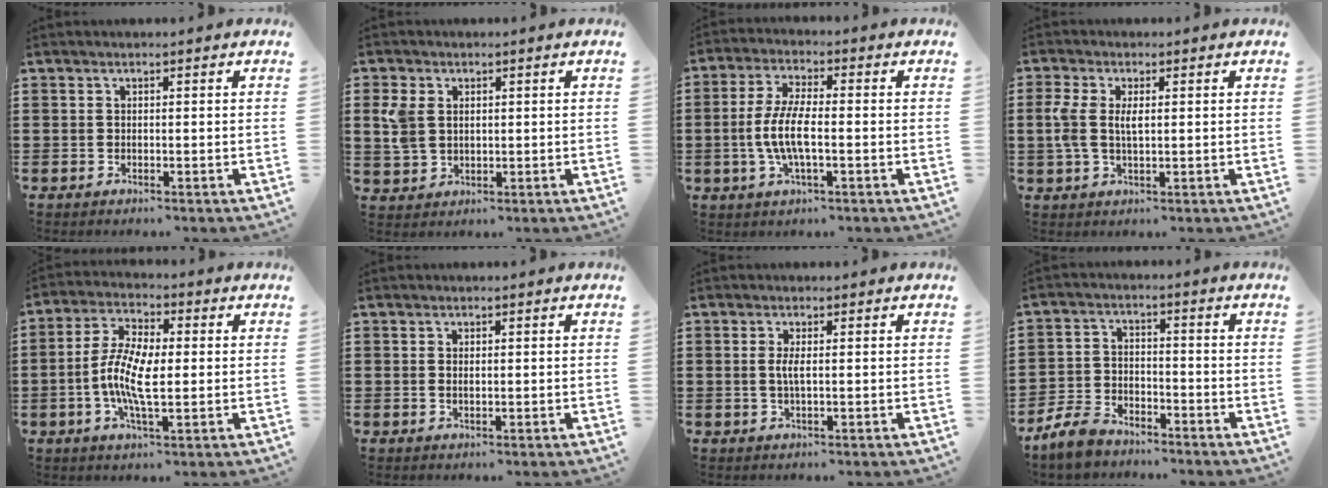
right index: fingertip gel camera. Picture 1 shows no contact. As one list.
[{"total": 4.2, "force": [1.2, 3.0, 2.7], "torque": [-0.085, 0.004, 0.014]}, {"total": 6.7, "force": [-1.5, 2.0, 6.2], "torque": [-0.142, -0.008, -0.037]}, {"total": 4.0, "force": [0.5, 1.8, 3.5], "torque": [-0.087, 0.001, 0.003]}, {"total": 8.7, "force": [-1.0, 3.3, 8.0], "torque": [-0.168, -0.001, -0.021]}, {"total": 0.9, "force": [0.1, 0.5, 0.8], "torque": [-0.018, 0.004, 0.001]}, {"total": 2.2, "force": [0.1, 0.4, 2.2], "torque": [-0.043, -0.003, 0.000]}, {"total": 5.3, "force": [-4.8, 1.7, 1.5], "torque": [-0.056, 0.005, -0.101]}]